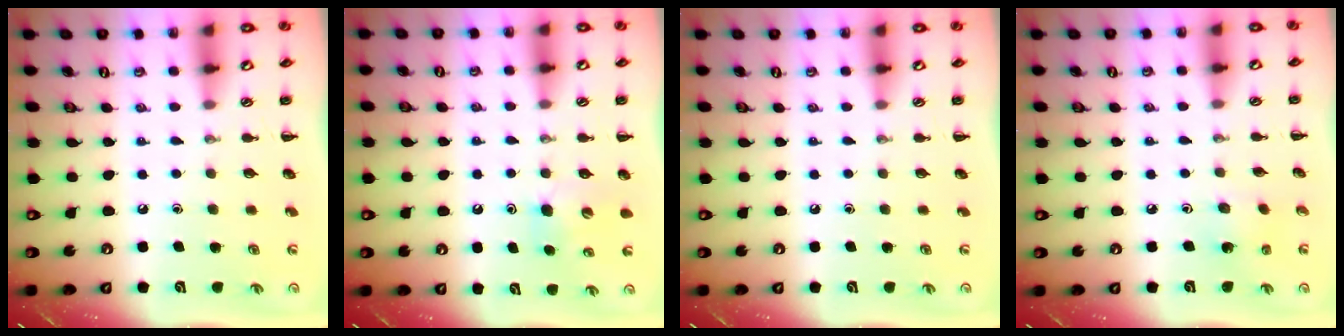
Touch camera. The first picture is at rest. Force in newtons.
{"total": 4.7, "press": 4.6, "slide": 1.1}
{"total": 0.0}
{"total": 1.5, "press": 1.4, "slide": 0.4}